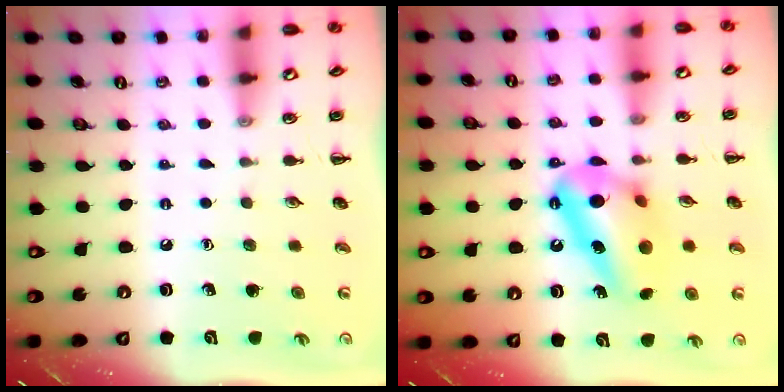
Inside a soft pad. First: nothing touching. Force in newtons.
{"total": 14.1, "press": 14.1, "slide": 0.3}